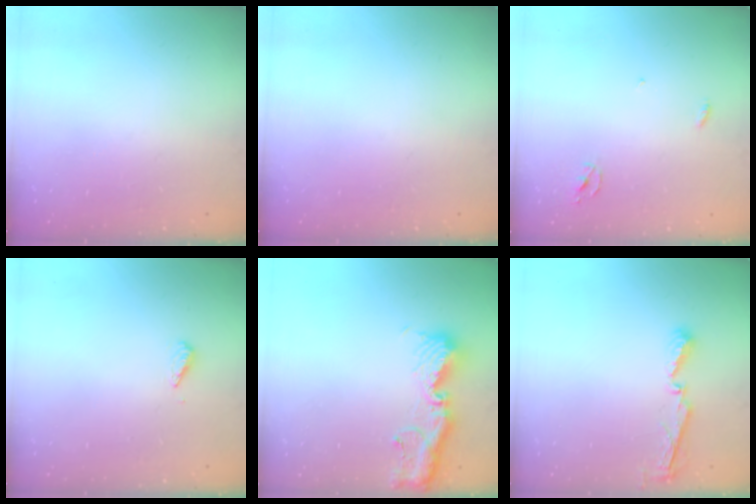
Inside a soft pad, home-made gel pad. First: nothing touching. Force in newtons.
{"total": 0.0}
{"total": 2.5, "press": 2.5, "slide": 0.1}
{"total": 2.9, "press": 2.9, "slide": 0.4}
{"total": 14.1, "press": 14.0, "slide": 1.5}
{"total": 5.1, "press": 5.1, "slide": 0.4}